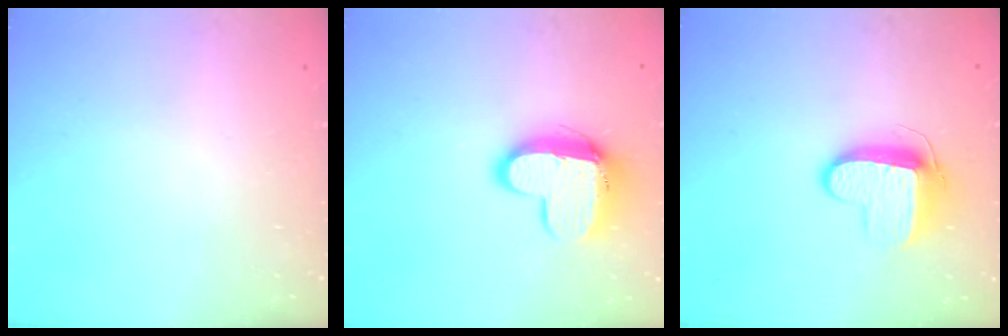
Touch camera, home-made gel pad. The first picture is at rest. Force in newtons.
{"total": 12.0, "press": 11.9, "slide": 1.1}
{"total": 10.3, "press": 10.3, "slide": 1.0}